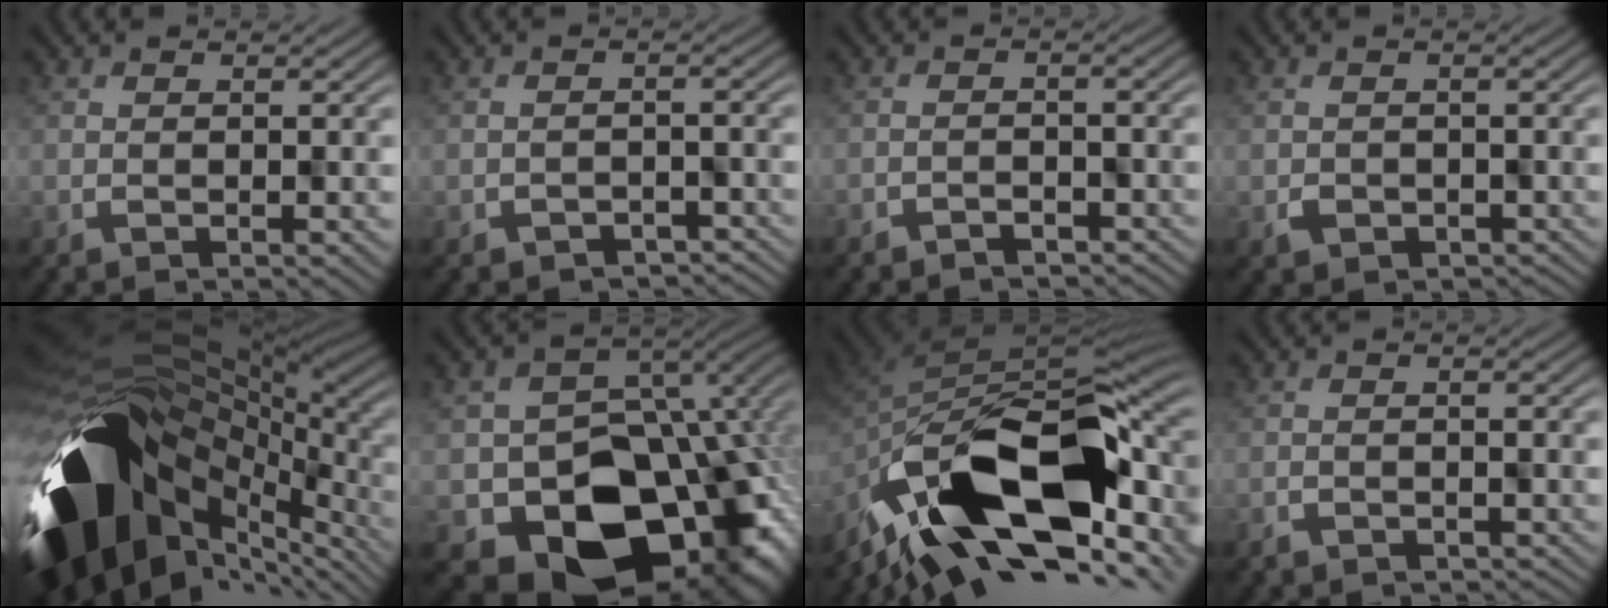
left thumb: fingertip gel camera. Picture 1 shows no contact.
{"total": 2.6, "force": [-2.4, 1.0, 0.4], "torque": [-0.006, -0.007, -0.025]}
{"total": 2.2, "force": [-2.2, 0.4, 0.0], "torque": [-0.006, -0.006, -0.028]}
{"total": 1.6, "force": [-0.6, 1.4, -0.3], "torque": [0.001, -0.011, -0.002]}
{"total": 17.3, "force": [-3.7, 11.5, 12.4], "torque": [-0.278, -0.059, -0.034]}
{"total": 18.3, "force": [-5.9, 14.4, 9.6], "torque": [-0.136, -0.054, -0.056]}
{"total": 16.2, "force": [-8.1, 8.2, 11.5], "torque": [-0.218, -0.032, -0.124]}
{"total": 1.9, "force": [-1.8, 0.5, -0.1], "torque": [-0.005, -0.007, -0.024]}